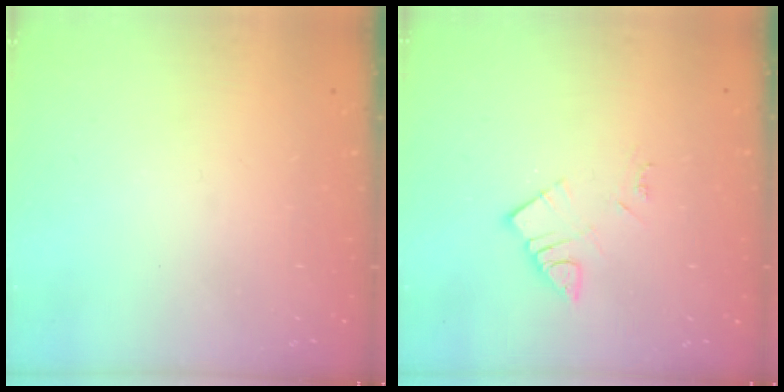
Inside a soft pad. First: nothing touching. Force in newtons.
{"total": 5.0, "press": 5.0, "slide": 0.2}